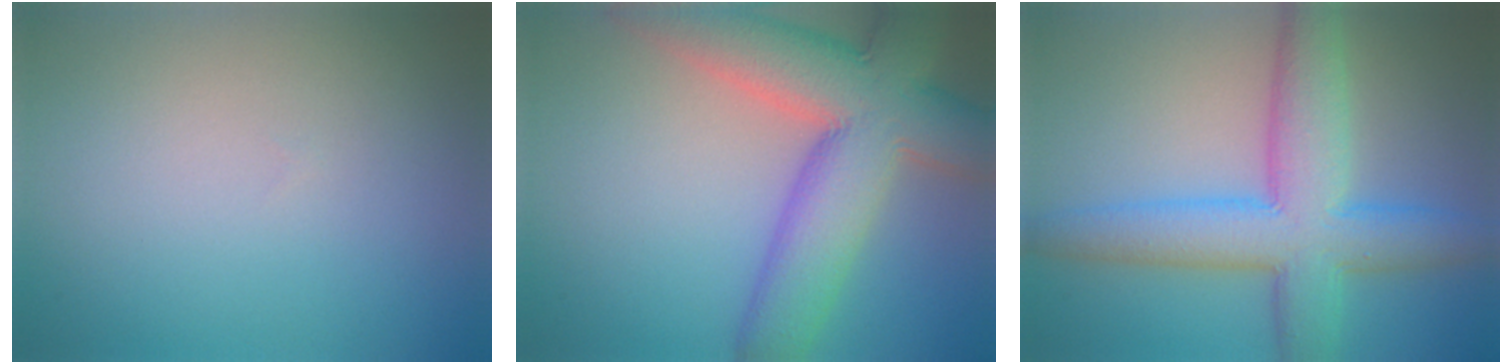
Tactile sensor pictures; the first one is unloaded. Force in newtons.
{"total": 11.7, "press": 11.7, "slide": 0.6}
{"total": 8.4, "press": 8.4, "slide": 0.2}